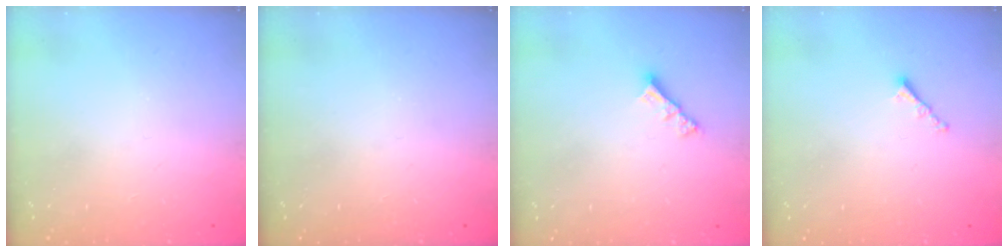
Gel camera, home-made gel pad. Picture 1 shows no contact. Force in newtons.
{"total": 0.0}
{"total": 3.5, "press": 3.5, "slide": 0.2}
{"total": 1.2, "press": 1.1, "slide": 0.5}